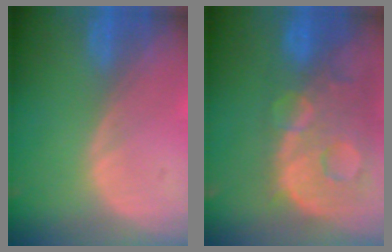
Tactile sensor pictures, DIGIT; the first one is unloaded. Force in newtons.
{"total": 13.6, "press": 11.1, "slide": 8.0}